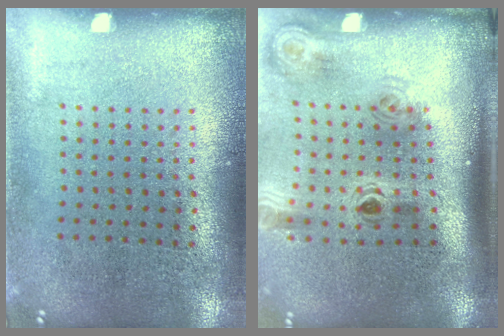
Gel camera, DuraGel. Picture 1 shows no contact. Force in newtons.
{"total": 2.1, "press": 1.4, "slide": 1.5}